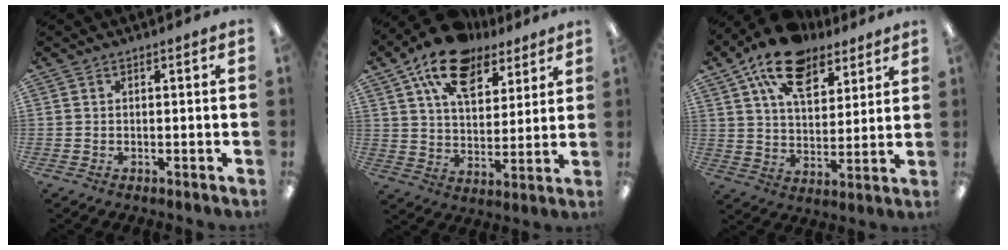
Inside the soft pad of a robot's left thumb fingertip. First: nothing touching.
{"total": 17.1, "force": [11.5, 8.9, 9.0], "torque": [-0.153, -0.054, 0.206]}
{"total": 16.6, "force": [11.0, 8.8, 8.7], "torque": [-0.153, -0.046, 0.199]}